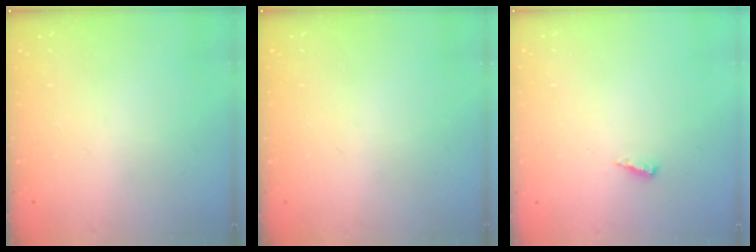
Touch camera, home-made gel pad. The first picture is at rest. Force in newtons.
{"total": 0.0}
{"total": 2.5, "press": 2.5, "slide": 0.2}